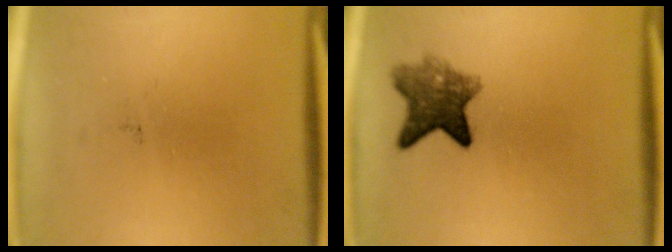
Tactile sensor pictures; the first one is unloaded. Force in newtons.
{"total": 6.6}